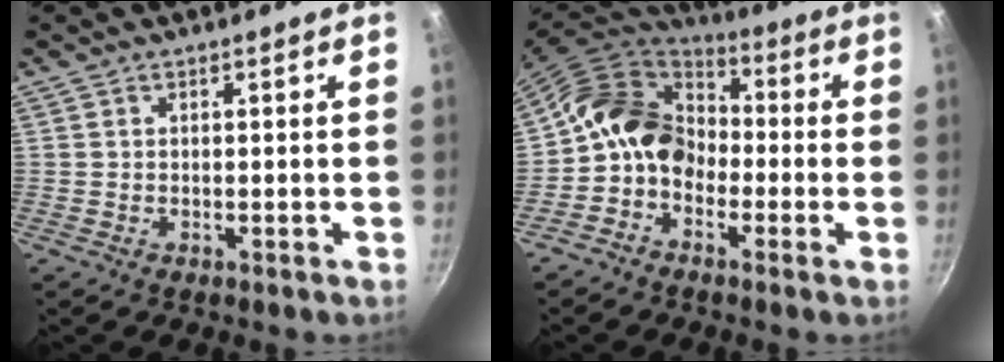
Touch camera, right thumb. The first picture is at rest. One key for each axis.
{"total": 13.2, "fx": -2.3, "fy": 10.5, "fz": 7.8, "tx": -0.100, "ty": 0.051, "tz": -0.074}